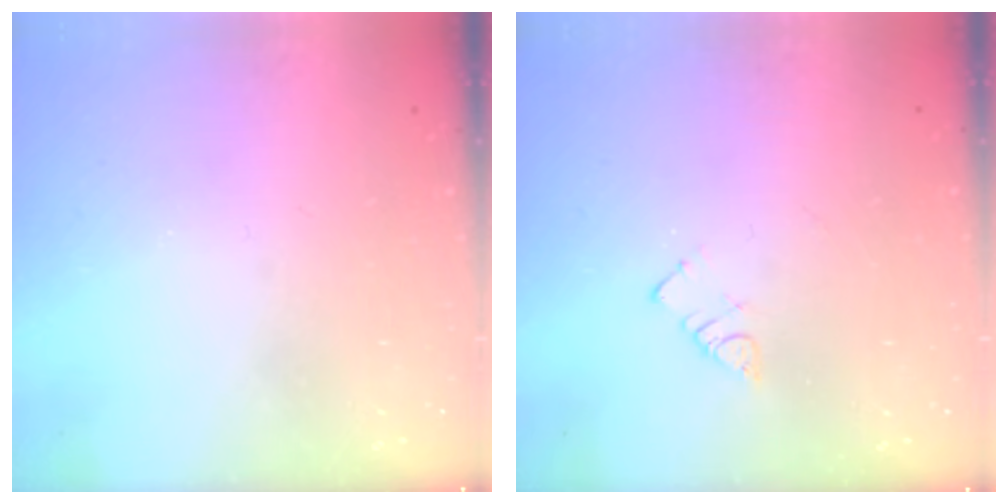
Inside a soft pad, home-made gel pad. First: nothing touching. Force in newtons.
{"total": 3.2, "press": 3.2, "slide": 0.4}